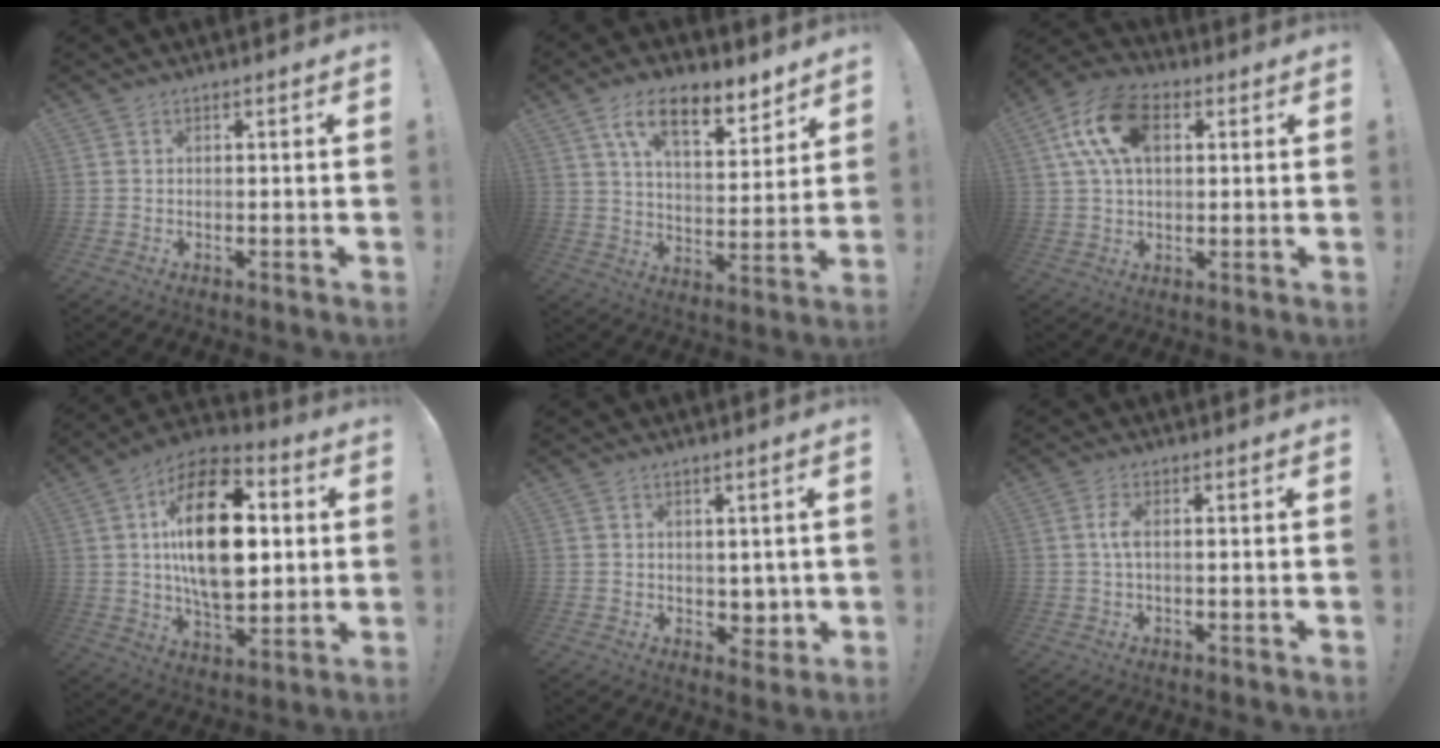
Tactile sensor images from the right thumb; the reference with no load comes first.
{"total": 13.8, "force": [8.7, 5.8, 9.0], "torque": [-0.143, -0.044, 0.153]}
{"total": 15.5, "force": [4.8, 9.4, 11.4], "torque": [-0.207, 0.006, 0.091]}
{"total": 25.3, "force": [4.0, 14.5, 20.3], "torque": [-0.341, 0.002, 0.068]}
{"total": 4.5, "force": [1.6, 3.9, 1.6], "torque": [0.000, -0.019, 0.032]}
{"total": 3.3, "force": [0.1, 1.1, 3.1], "torque": [-0.073, 0.005, 0.001]}